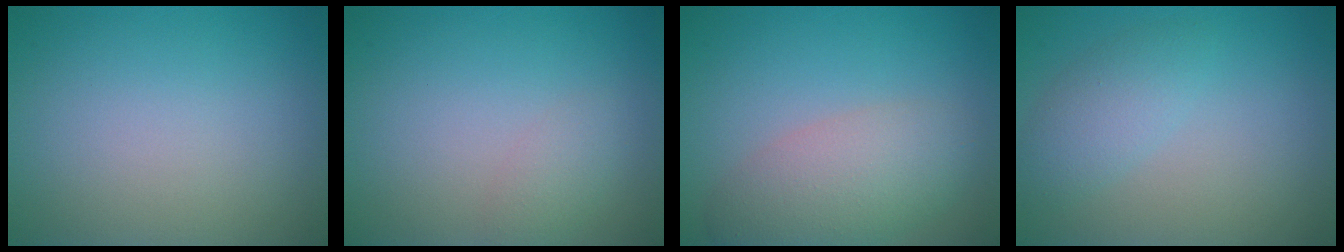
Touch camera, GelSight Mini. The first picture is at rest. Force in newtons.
{"total": 1.4, "press": 1.4, "slide": 0.1}
{"total": 5.0, "press": 4.9, "slide": 0.4}
{"total": 2.5, "press": 2.5, "slide": 0.1}